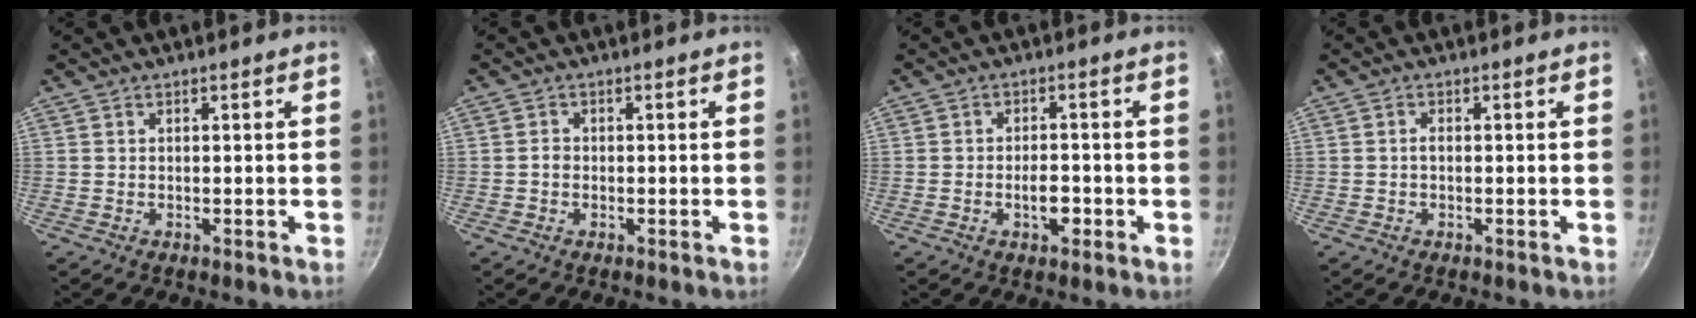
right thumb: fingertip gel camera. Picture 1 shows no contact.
{"total": 1.2, "force": [-0.3, 1.0, 0.6], "torque": [-0.006, 0.008, -0.006]}
{"total": 4.4, "force": [-1.5, 2.2, 3.4], "torque": [-0.040, 0.012, -0.023]}
{"total": 1.1, "force": [-0.1, 0.6, 0.9], "torque": [-0.016, 0.004, -0.004]}